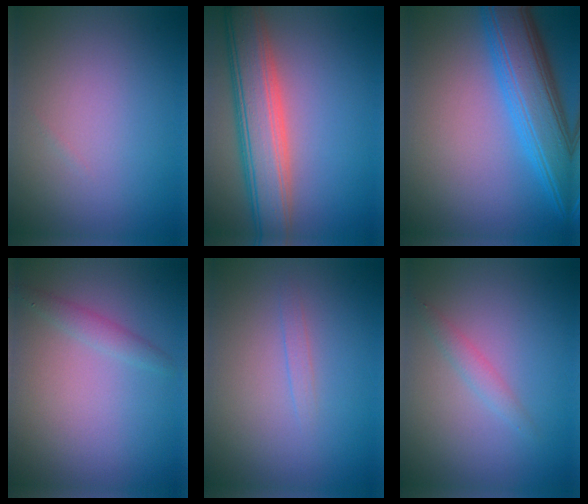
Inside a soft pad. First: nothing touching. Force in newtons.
{"total": 7.6, "press": 7.6, "slide": 0.4}
{"total": 7.9, "press": 7.9, "slide": 0.3}
{"total": 1.4, "press": 1.4, "slide": 0.1}
{"total": 0.7, "press": 0.7, "slide": 0.1}
{"total": 1.4, "press": 1.4, "slide": 0.0}